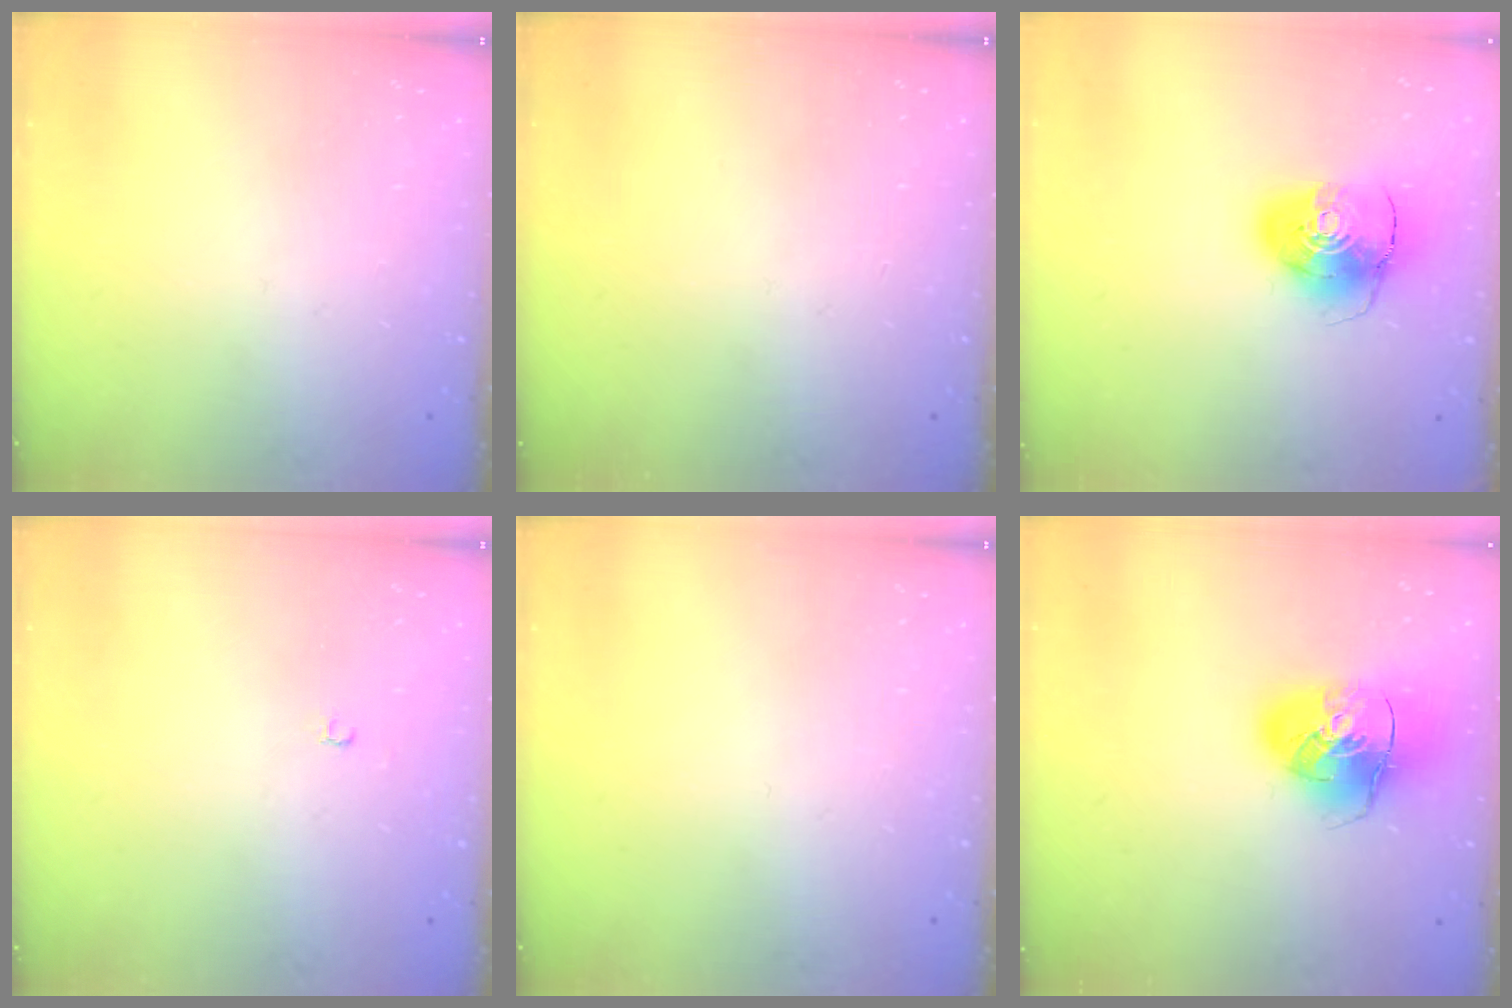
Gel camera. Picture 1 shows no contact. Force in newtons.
{"total": 0.0}
{"total": 9.9, "press": 9.8, "slide": 1.4}
{"total": 2.0, "press": 2.0, "slide": 0.4}
{"total": 0.0}
{"total": 16.3, "press": 16.1, "slide": 2.4}